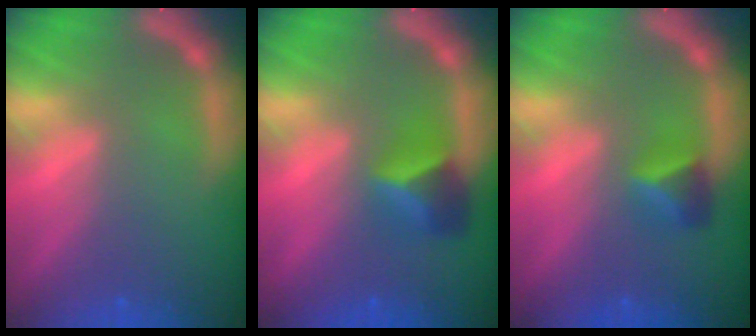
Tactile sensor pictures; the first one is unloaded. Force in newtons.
{"total": 3.4}
{"total": 2.4}